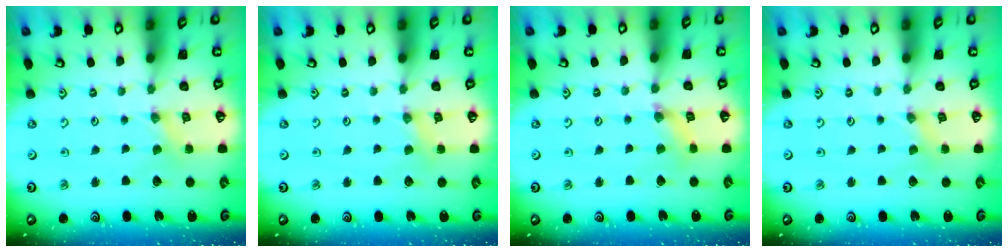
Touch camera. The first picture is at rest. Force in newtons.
{"total": 2.0, "press": 1.9, "slide": 0.4}
{"total": 2.1, "press": 2.1, "slide": 0.4}
{"total": 0.0}